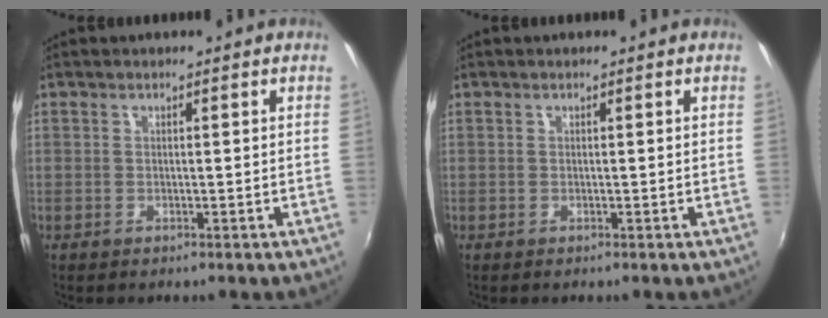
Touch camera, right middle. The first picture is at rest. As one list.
[{"total": 0.0}]